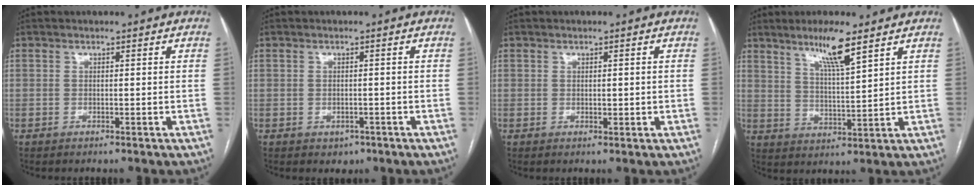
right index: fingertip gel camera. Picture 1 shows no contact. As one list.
[{"total": 1.7, "force": [-0.9, 1.4, 0.5], "torque": [-0.002, 0.002, -0.004]}, {"total": 0.9, "force": [0.1, 0.7, 0.6], "torque": [-0.006, 0.000, 0.002]}, {"total": 7.5, "force": [5.2, 0.0, 5.4], "torque": [-0.098, -0.008, 0.093]}]